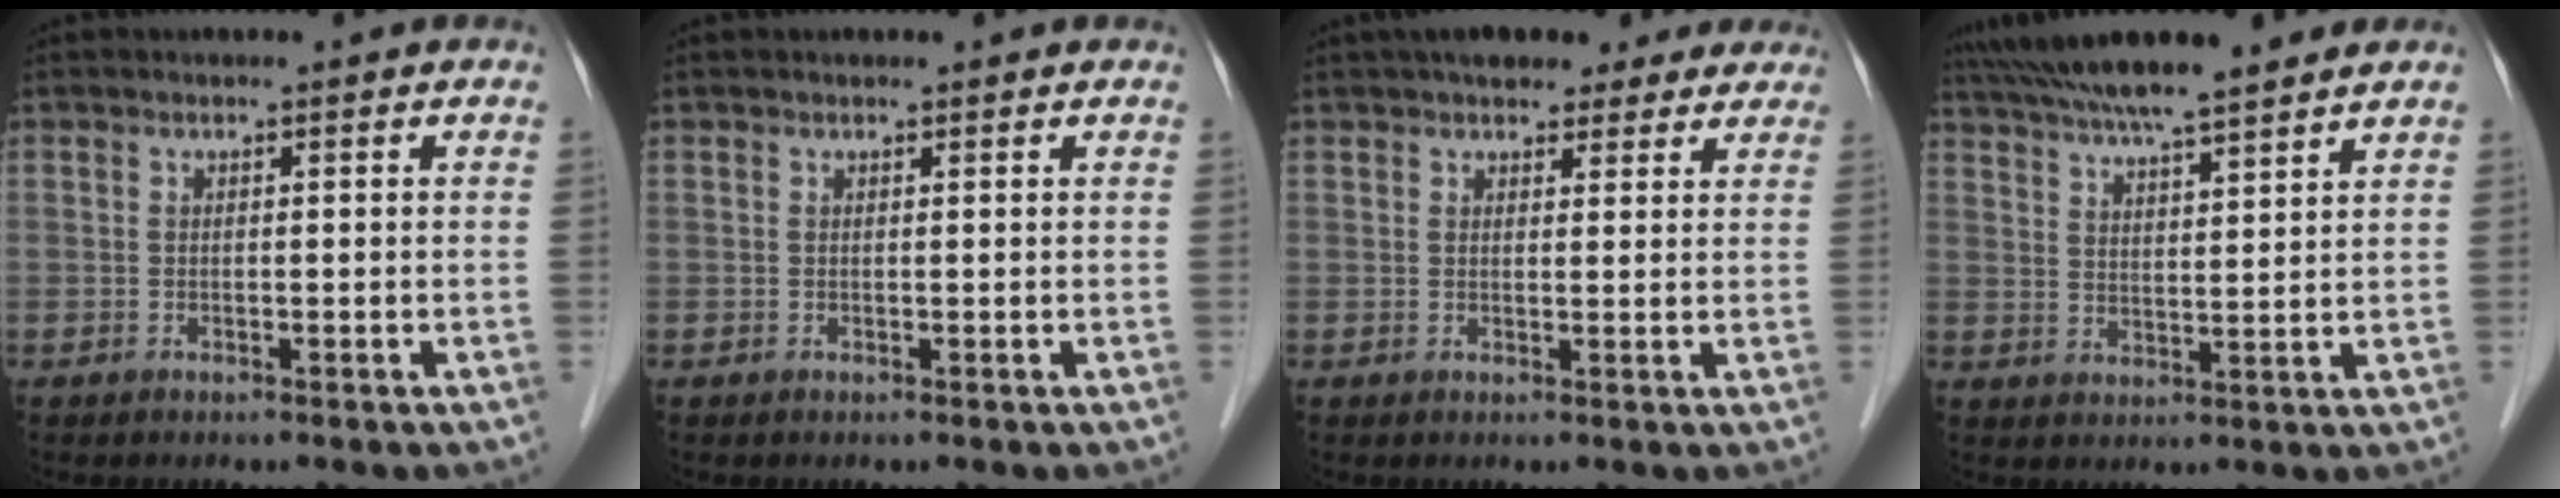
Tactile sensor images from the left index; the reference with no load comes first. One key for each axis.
{"total": 1.0, "fx": 0.9, "fy": 0.3, "fz": 0.3, "tx": -0.008, "ty": 0.015, "tz": 0.013}
{"total": 10.6, "fx": 8.9, "fy": 4.1, "fz": 4.2, "tx": -0.035, "ty": 0.032, "tz": 0.108}
{"total": 13.3, "fx": 11.5, "fy": 0.8, "fz": 6.7, "tx": -0.120, "ty": 0.027, "tz": 0.182}